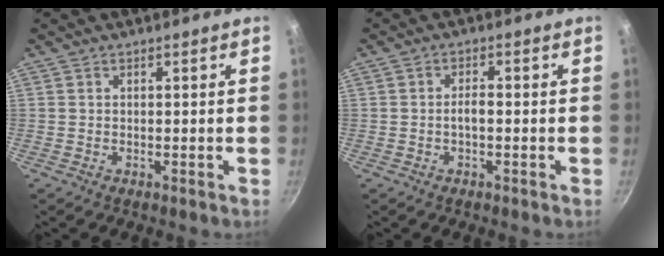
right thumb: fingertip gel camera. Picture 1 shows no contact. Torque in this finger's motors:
{"motor_torque": [0.21, 0.74, 0.44, 0.45, -0.01]}